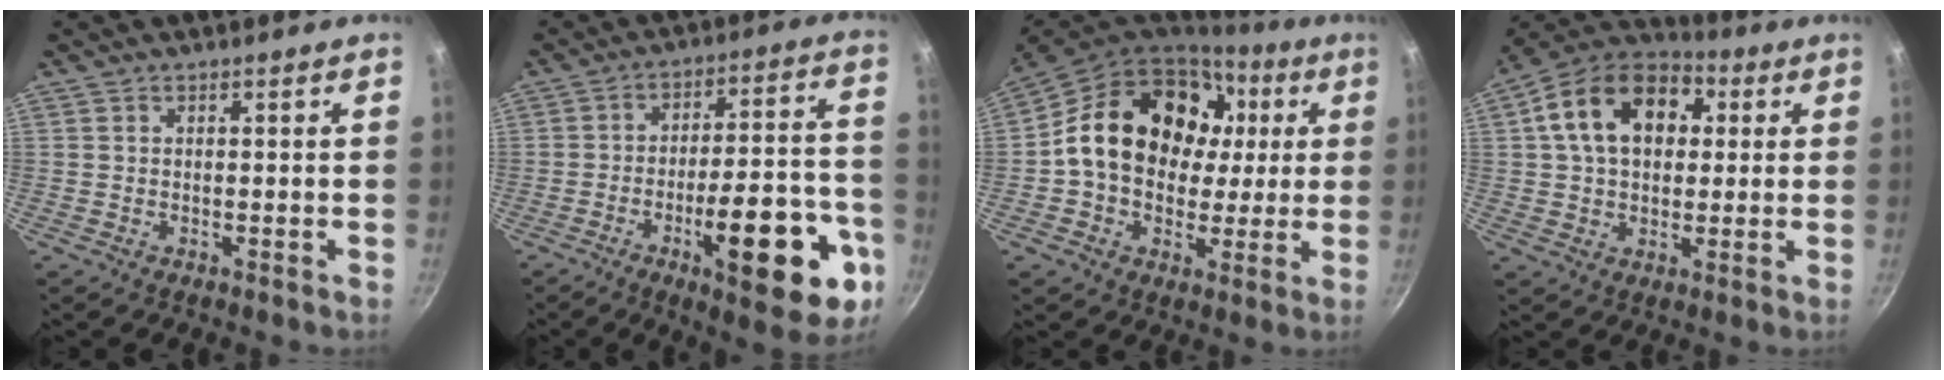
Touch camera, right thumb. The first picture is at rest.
{"total": 21.3, "force": [-8.7, 7.4, 18.0], "torque": [-0.205, 0.041, -0.116]}
{"total": 22.3, "force": [3.8, 17.1, 13.8], "torque": [-0.211, 0.028, 0.059]}
{"total": 17.1, "force": [4.0, 11.9, 11.6], "torque": [-0.173, 0.026, 0.049]}